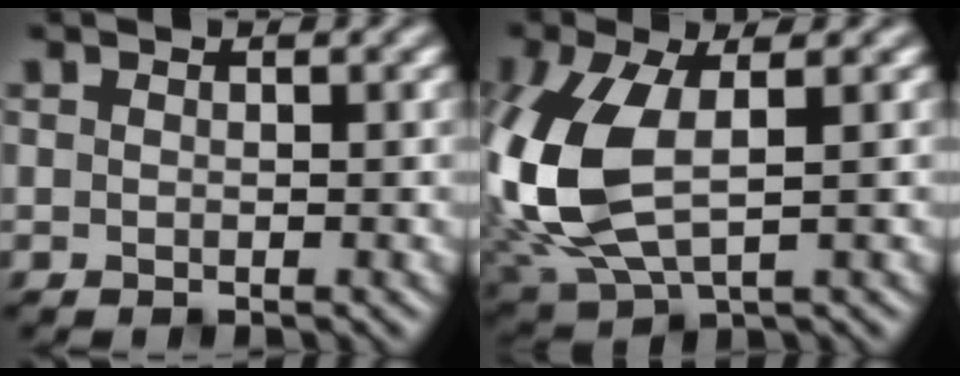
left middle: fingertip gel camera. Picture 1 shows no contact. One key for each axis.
{"total": 9.6, "fx": 0.3, "fy": 5.4, "fz": 8.0, "tx": -0.226, "ty": -0.007, "tz": 0.013}